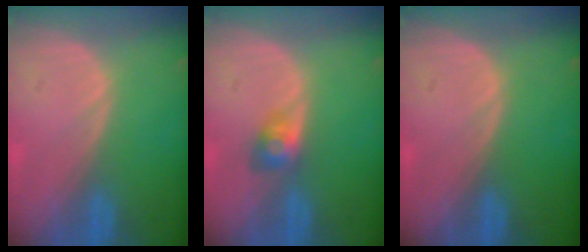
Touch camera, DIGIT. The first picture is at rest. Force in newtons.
{"total": 3.0, "press": 2.7, "slide": 1.3}
{"total": 0.0}